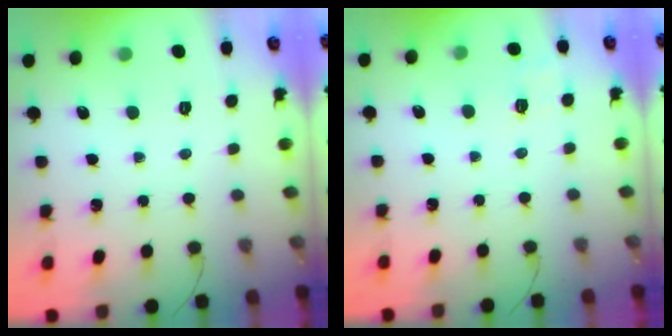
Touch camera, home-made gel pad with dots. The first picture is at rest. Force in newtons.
{"total": 5.5, "press": 5.2, "slide": 2.0}